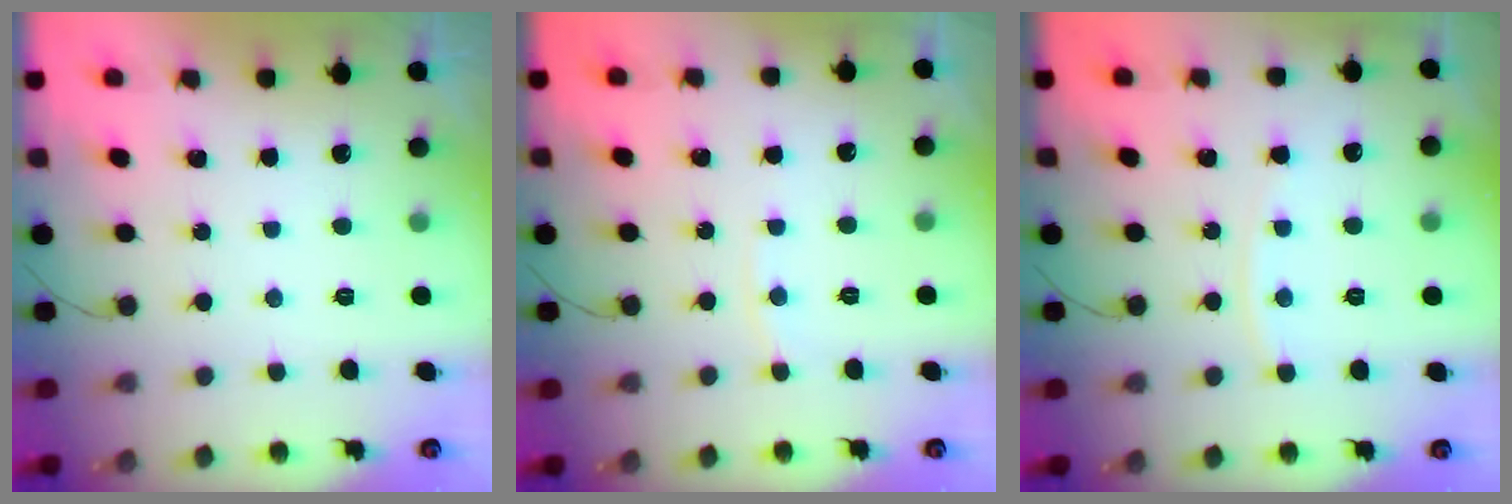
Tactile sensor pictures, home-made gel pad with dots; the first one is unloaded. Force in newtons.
{"total": 2.2, "press": 2.2, "slide": 0.3}
{"total": 5.0, "press": 4.9, "slide": 0.7}